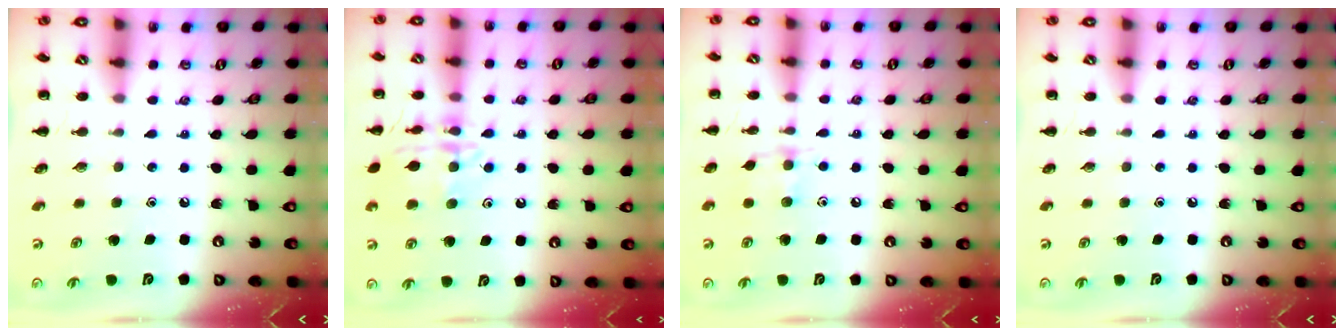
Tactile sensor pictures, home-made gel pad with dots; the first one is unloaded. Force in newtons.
{"total": 14.3, "press": 14.2, "slide": 0.9}
{"total": 7.6, "press": 7.6, "slide": 0.6}
{"total": 0.0}